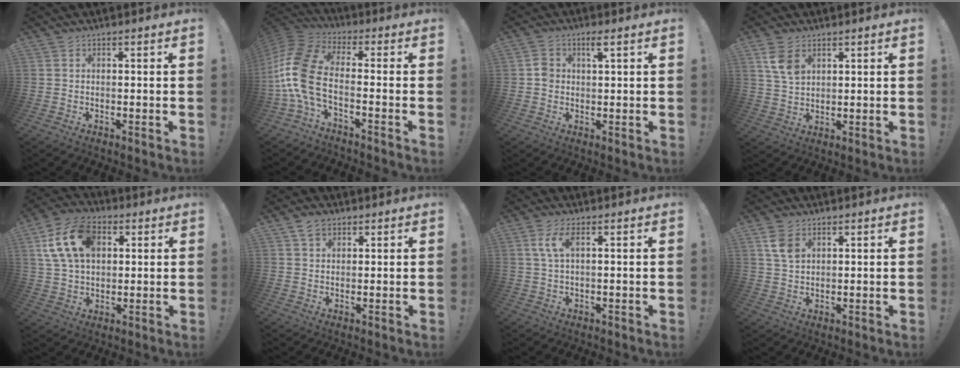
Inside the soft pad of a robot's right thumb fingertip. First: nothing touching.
{"total": 14.9, "force": [-2.0, 8.1, 12.3], "torque": [-0.260, 0.014, -0.029]}
{"total": 3.5, "force": [0.9, 2.2, 2.5], "torque": [-0.039, 0.001, 0.013]}
{"total": 7.7, "force": [3.5, 4.9, 4.8], "torque": [-0.086, -0.009, 0.068]}
{"total": 16.7, "force": [5.7, 11.2, 11.0], "torque": [-0.192, -0.004, 0.110]}
{"total": 4.2, "force": [2.6, 2.5, 2.0], "torque": [-0.032, -0.007, 0.049]}
{"total": 5.2, "force": [1.8, 1.5, 4.6], "torque": [-0.087, 0.003, 0.032]}
{"total": 5.9, "force": [2.7, 3.8, 3.7], "torque": [-0.056, -0.006, 0.051]}